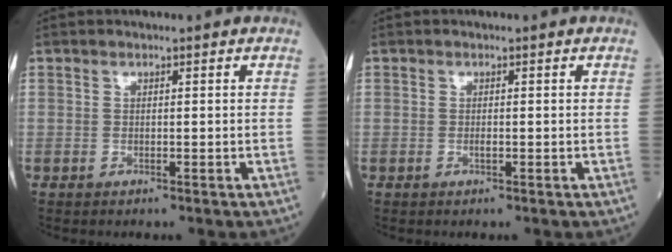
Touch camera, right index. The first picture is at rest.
{"total": 0.6, "force": [-0.1, 0.1, 0.5], "torque": [-0.012, 0.000, -0.002]}